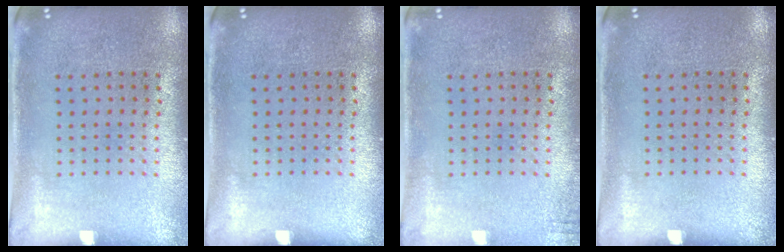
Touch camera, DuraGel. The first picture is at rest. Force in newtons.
{"total": 0.0}
{"total": 1.0, "press": 1.0, "slide": 0.1}
{"total": 0.0}